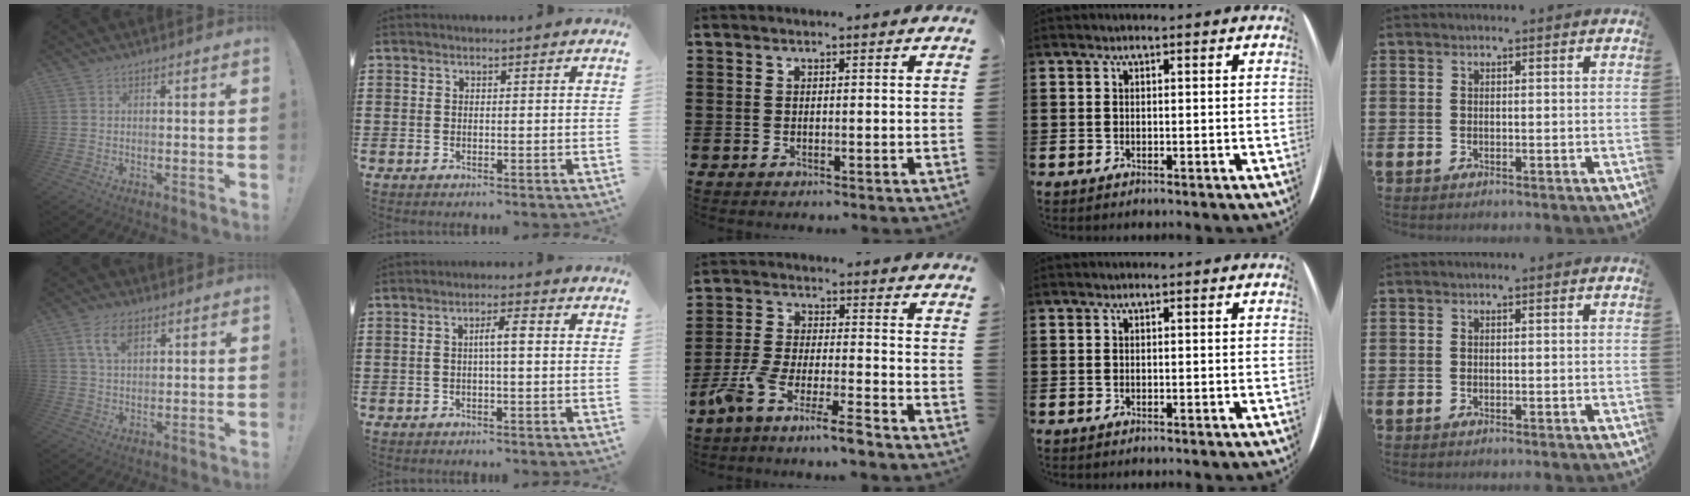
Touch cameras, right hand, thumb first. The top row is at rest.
{"thumb": {"total": 6.9, "force": [3.1, 3.8, 4.9], "torque": [-0.087, 0.001, 0.058]}, "index": {"total": 3.3, "force": [0.0, 0.5, 3.2], "torque": [-0.060, 0.005, -0.004]}, "middle": {"total": 7.1, "force": [-6.2, -0.2, 3.6], "torque": [-0.091, -0.015, -0.124]}}